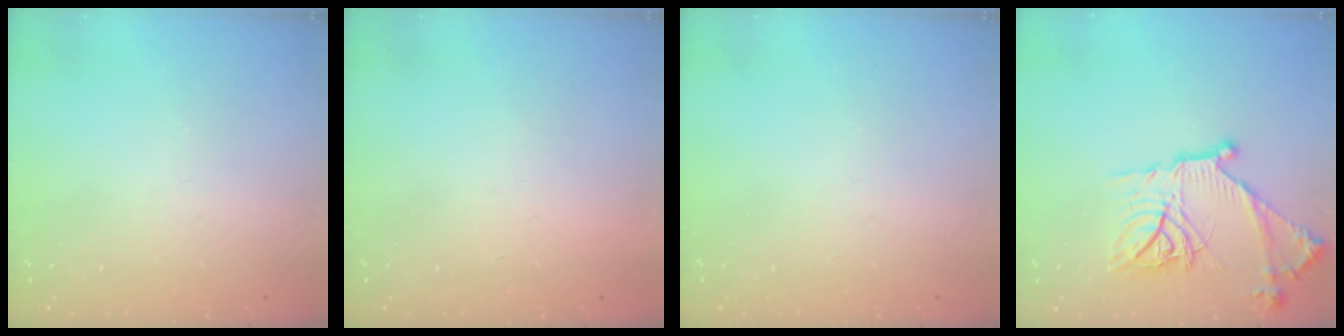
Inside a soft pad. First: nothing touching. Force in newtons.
{"total": 1.6, "press": 1.6, "slide": 0.1}
{"total": 0.0}
{"total": 17.4, "press": 17.4, "slide": 0.5}